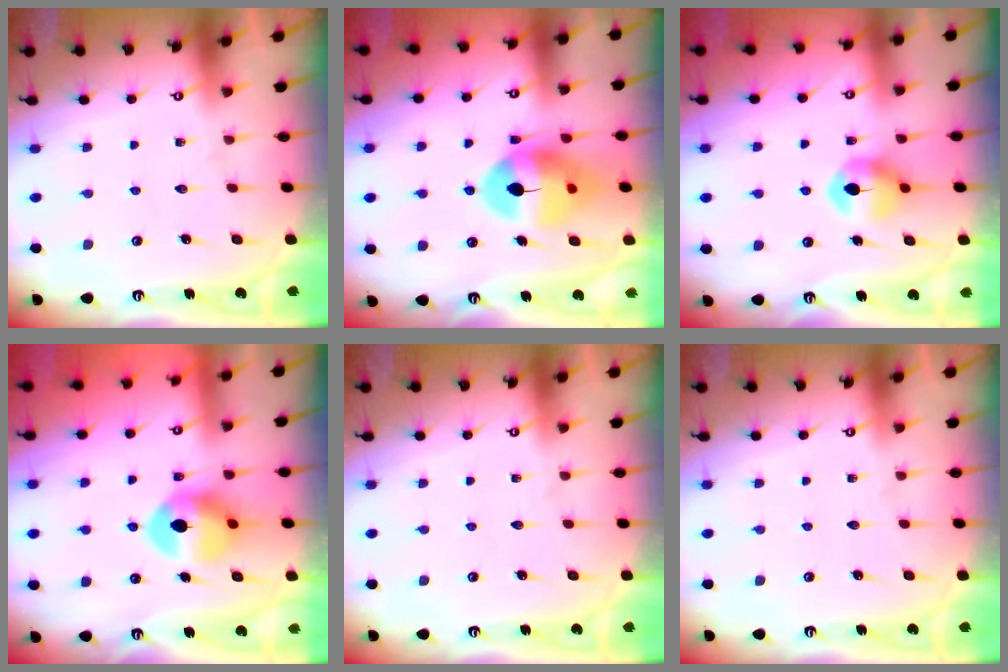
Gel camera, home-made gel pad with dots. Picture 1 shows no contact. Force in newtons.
{"total": 13.5, "press": 13.4, "slide": 2.0}
{"total": 8.2, "press": 8.1, "slide": 0.4}
{"total": 10.5, "press": 10.5, "slide": 0.6}
{"total": 0.0}
{"total": 0.0}